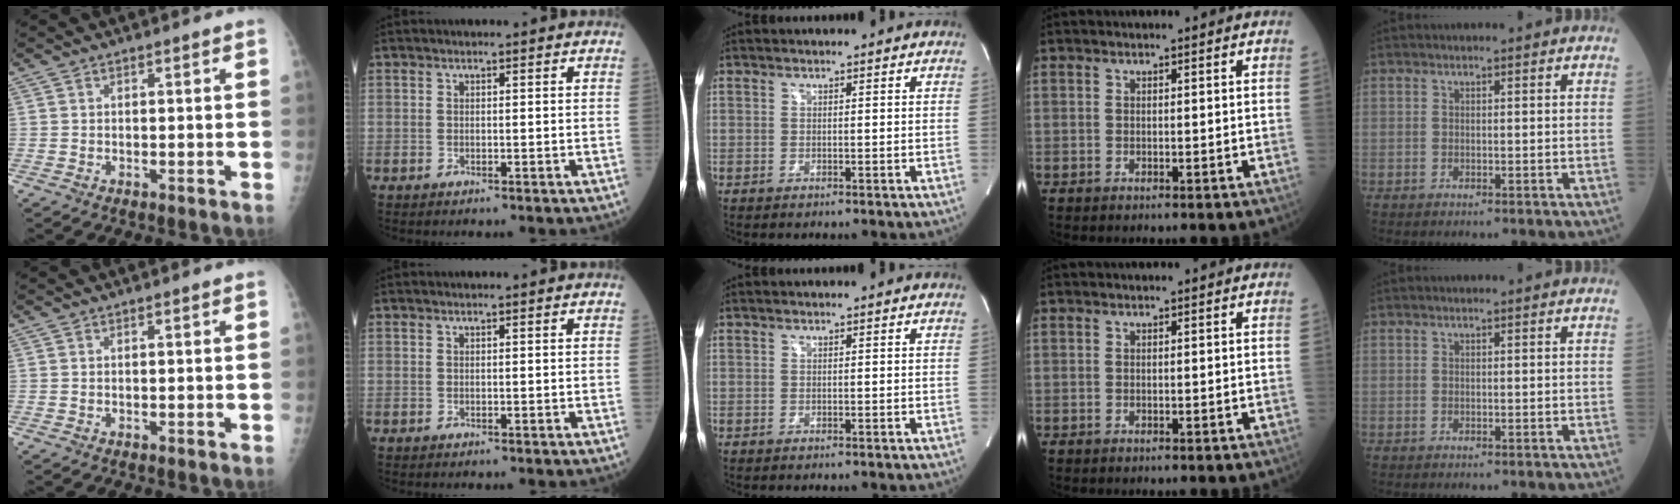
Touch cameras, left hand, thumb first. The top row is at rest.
{}